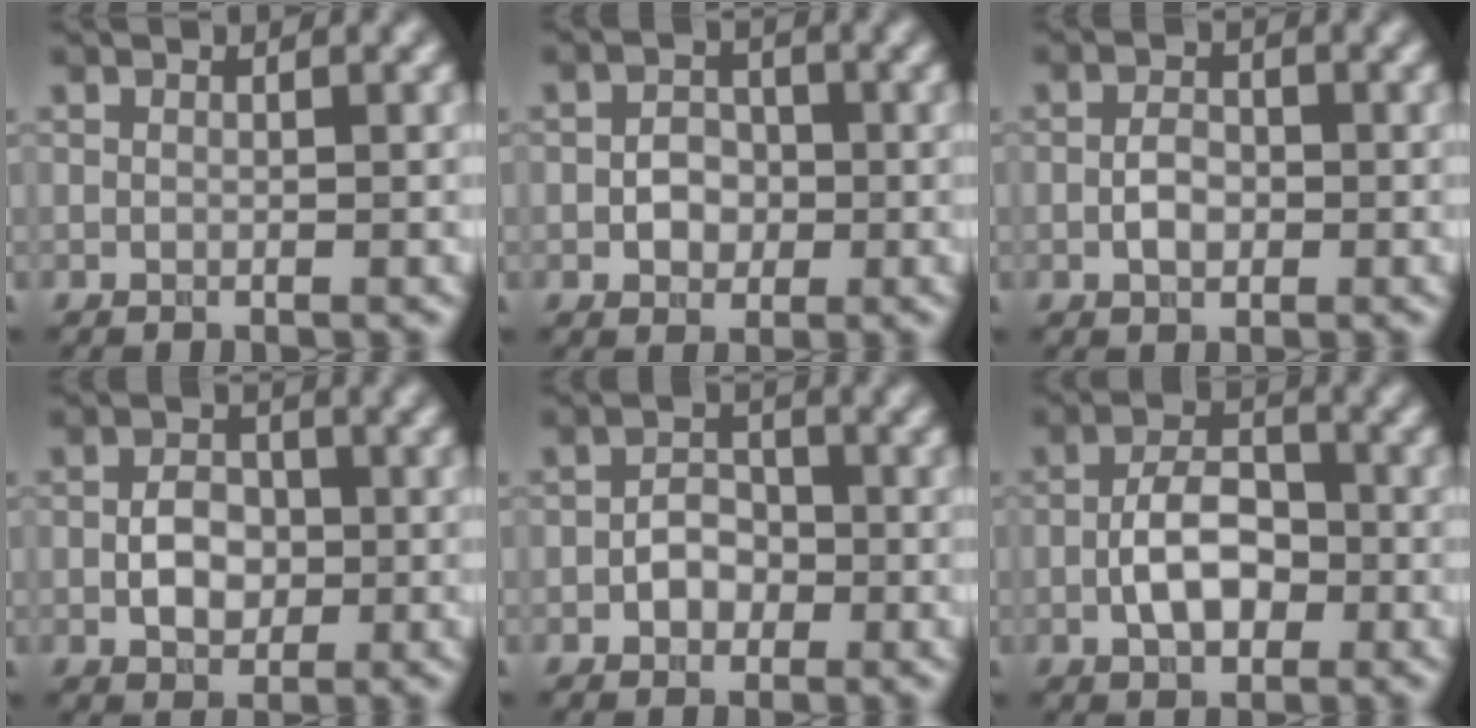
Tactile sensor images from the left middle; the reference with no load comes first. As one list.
[{"total": 2.6, "force": [-0.5, 2.0, 1.5], "torque": [-0.021, 0.001, -0.013]}, {"total": 2.2, "force": [-0.4, 1.5, 1.6], "torque": [-0.033, 0.001, -0.010]}, {"total": 3.5, "force": [-0.4, 2.5, 2.4], "torque": [-0.042, 0.001, -0.012]}, {"total": 2.7, "force": [-0.8, 2.0, 1.6], "torque": [-0.024, 0.002, -0.018]}, {"total": 4.8, "force": [-0.9, 2.9, 3.7], "torque": [-0.068, 0.003, -0.019]}]